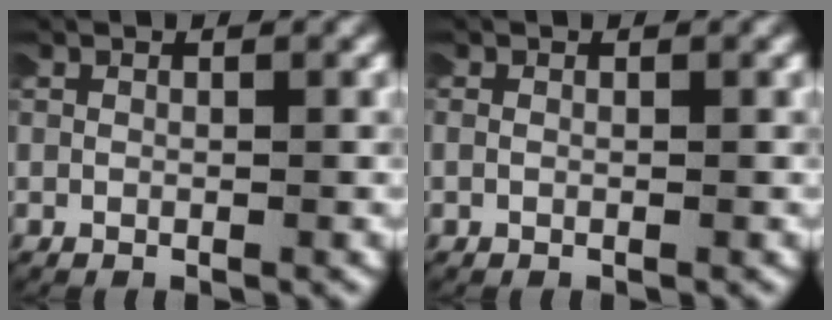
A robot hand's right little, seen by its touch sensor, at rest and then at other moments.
{"total": 0.5, "force": [0.1, 0.3, 0.4], "torque": [-0.009, 0.001, 0.001]}